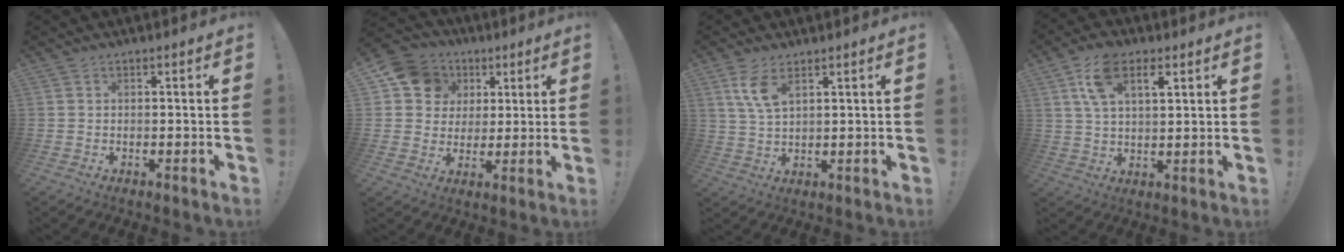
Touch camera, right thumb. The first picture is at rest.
{"total": 12.1, "force": [4.7, 10.4, 3.9], "torque": [-0.048, -0.022, 0.098]}
{"total": 7.0, "force": [3.7, 2.7, 5.2], "torque": [-0.100, -0.016, 0.065]}
{"total": 9.7, "force": [4.9, 4.9, 6.8], "torque": [-0.112, -0.002, 0.088]}